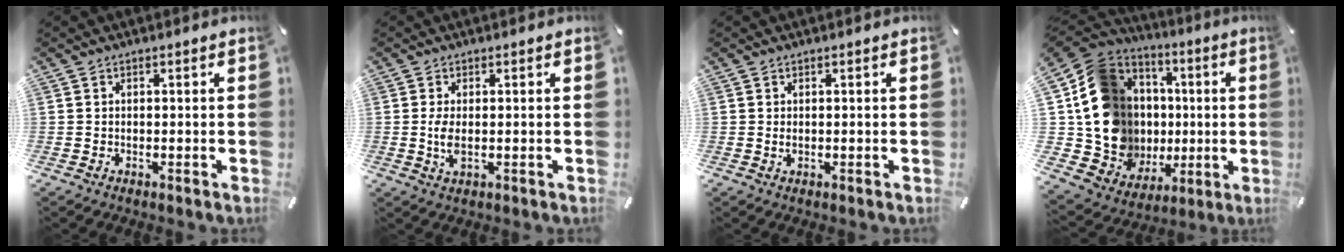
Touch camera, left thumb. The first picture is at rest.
{"total": 4.0, "force": [-0.1, 1.6, 3.6], "torque": [-0.088, -0.006, -0.008]}
{"total": 0.8, "force": [0.0, 0.4, 0.7], "torque": [-0.014, 0.000, 0.000]}
{"total": 17.7, "force": [1.2, 15.8, 8.0], "torque": [-0.169, -0.034, 0.051]}